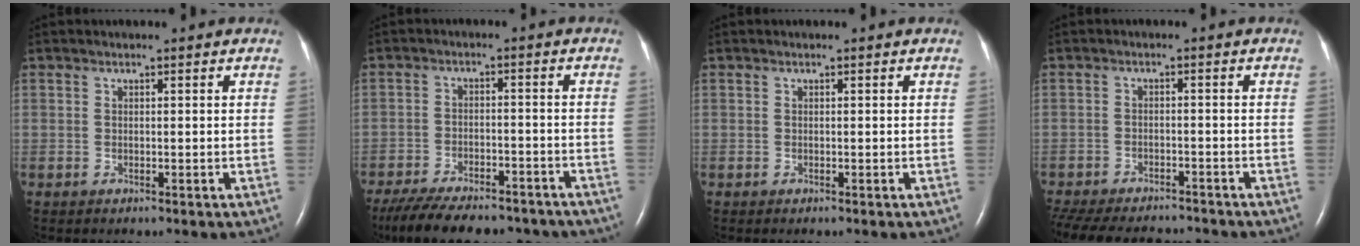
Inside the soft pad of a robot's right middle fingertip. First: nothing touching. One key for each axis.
{"total": 19.3, "fx": -16.1, "fy": 6.2, "fz": 8.7, "tx": -0.182, "ty": -0.019, "tz": -0.222}
{"total": 0.0}
{"total": 17.0, "fx": -14.6, "fy": 5.6, "fz": 6.7, "tx": -0.193, "ty": -0.025, "tz": -0.204}